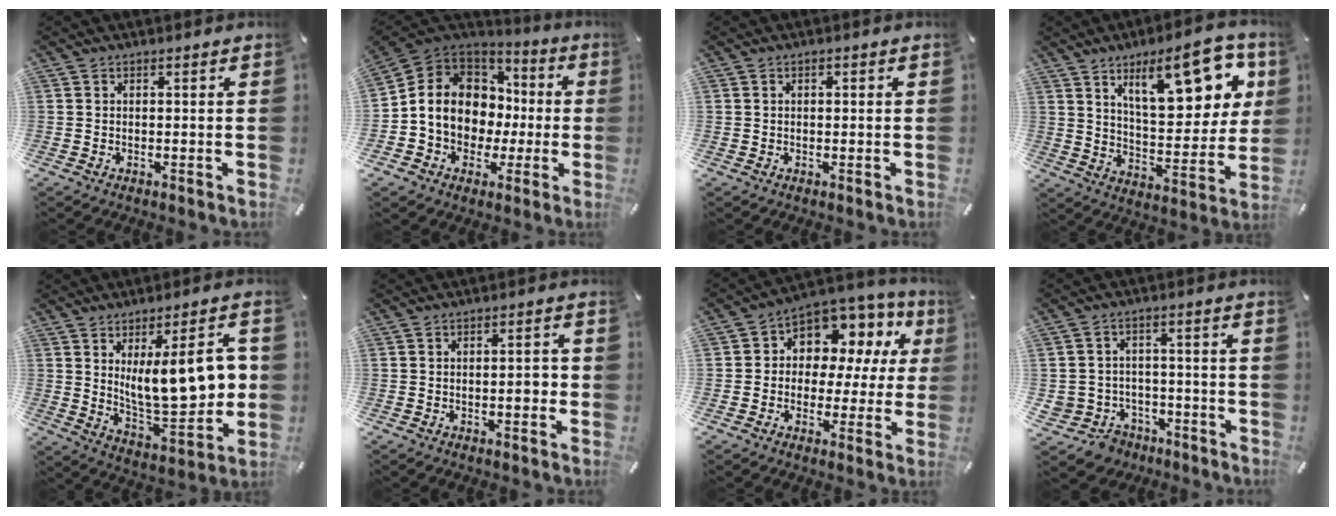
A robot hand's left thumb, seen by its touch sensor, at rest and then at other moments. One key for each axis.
{"total": 12.4, "fx": -0.8, "fy": 11.0, "fz": 5.6, "tx": -0.137, "ty": -0.005, "tz": -0.006}
{"total": 0.8, "fx": -0.1, "fy": 0.8, "fz": 0.1, "tx": -0.002, "ty": 0.005, "tz": -0.004}
{"total": 20.3, "fx": 10.5, "fy": 8.6, "fz": 15.1, "tx": -0.210, "ty": -0.049, "tz": 0.167}
{"total": 18.5, "fx": 4.7, "fy": 7.2, "fz": 16.4, "tx": -0.246, "ty": -0.021, "tz": 0.074}
{"total": 3.1, "fx": -0.5, "fy": 1.2, "fz": 2.8, "tx": -0.040, "ty": 0.004, "tz": -0.012}
{"total": 8.8, "fx": 3.2, "fy": 7.3, "fz": 3.7, "tx": -0.066, "ty": -0.035, "tz": 0.062}
{"total": 6.4, "fx": -3.1, "fy": 5.6, "fz": 0.7, "tx": -0.034, "ty": 0.016, "tz": -0.059}